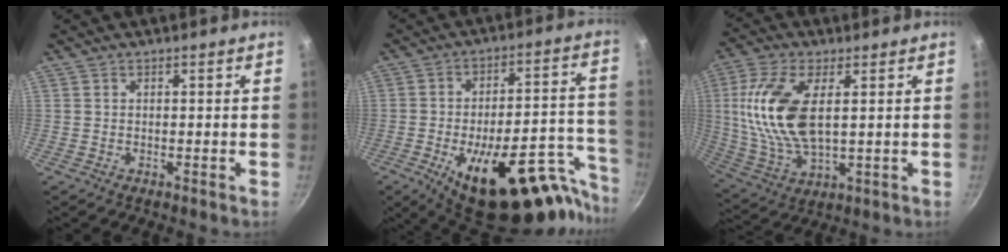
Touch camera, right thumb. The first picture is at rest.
{"total": 27.0, "force": [-16.3, 9.9, 19.2], "torque": [-0.177, 0.083, -0.222]}
{"total": 16.4, "force": [2.4, 7.8, 14.2], "torque": [-0.305, -0.008, 0.054]}